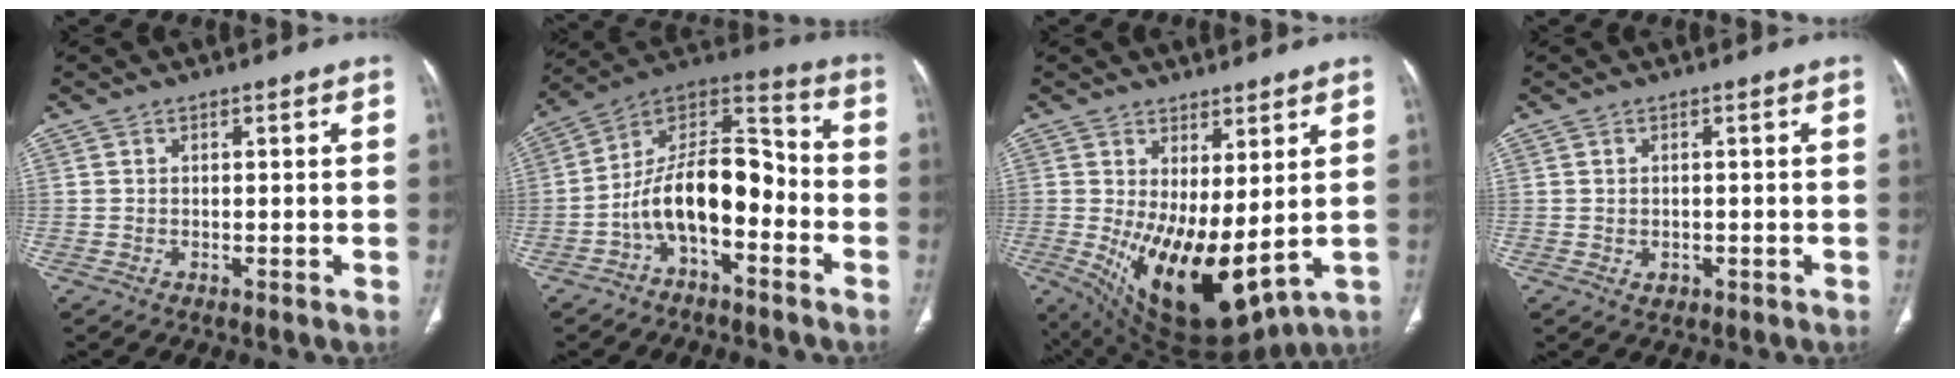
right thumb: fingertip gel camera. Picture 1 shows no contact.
{"total": 15.4, "force": [-4.8, 8.2, 12.1], "torque": [-0.189, 0.084, -0.087]}
{"total": 15.8, "force": [0.0, 7.0, 14.1], "torque": [-0.239, -0.035, 0.029]}
{"total": 1.6, "force": [-0.4, 1.3, 0.8], "torque": [-0.008, 0.001, 0.002]}